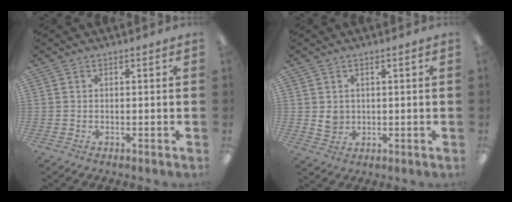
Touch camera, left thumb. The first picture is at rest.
{"total": 2.8, "force": [0.8, 2.5, 0.9], "torque": [-0.012, 0.000, 0.014]}